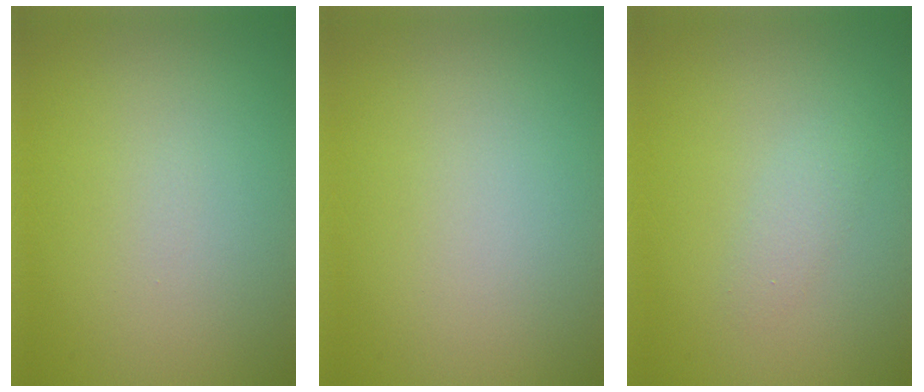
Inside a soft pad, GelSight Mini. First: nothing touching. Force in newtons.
{"total": 0.0}
{"total": 1.2, "press": 1.2, "slide": 0.1}